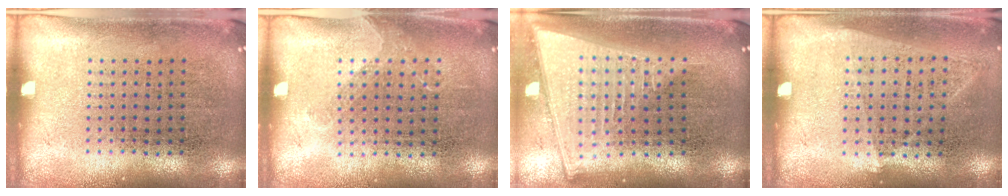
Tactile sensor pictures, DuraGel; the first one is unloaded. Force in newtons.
{"total": 1.0, "press": 0.8, "slide": 0.6}
{"total": 2.2, "press": 1.8, "slide": 1.3}
{"total": 1.0, "press": 0.9, "slide": 0.4}